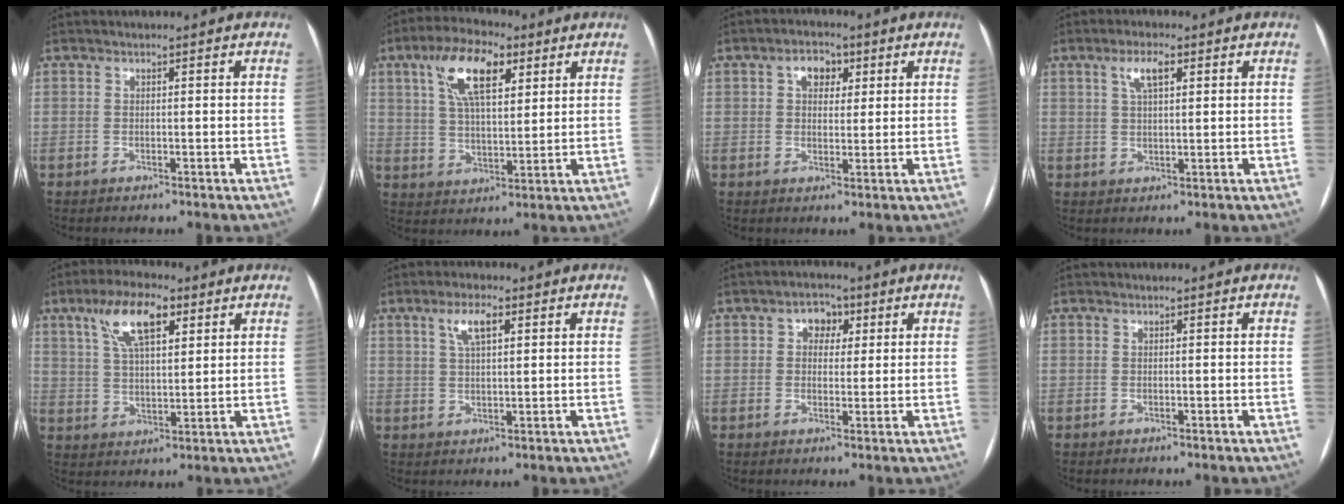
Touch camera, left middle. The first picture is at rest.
{"total": 11.6, "force": [5.4, 4.5, 9.2], "torque": [-0.175, 0.024, 0.099]}
{"total": 4.5, "force": [1.9, 3.0, 2.7], "torque": [-0.044, 0.015, 0.030]}
{"total": 4.2, "force": [1.9, 1.2, 3.5], "torque": [-0.072, 0.010, 0.038]}
{"total": 10.1, "force": [5.2, 3.5, 7.9], "torque": [-0.154, 0.021, 0.097]}
{"total": 4.6, "force": [2.1, 1.3, 3.9], "torque": [-0.080, 0.010, 0.042]}
{"total": 3.9, "force": [1.4, 2.8, 2.3], "torque": [-0.034, 0.015, 0.021]}
{"total": 0.0}